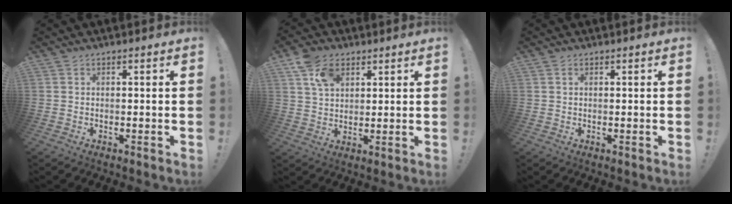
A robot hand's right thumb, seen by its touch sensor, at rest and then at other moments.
{"total": 9.2, "force": [4.7, 6.1, 5.0], "torque": [-0.080, -0.008, 0.092]}
{"total": 0.5, "force": [0.3, 0.3, 0.4], "torque": [-0.003, -0.001, 0.004]}